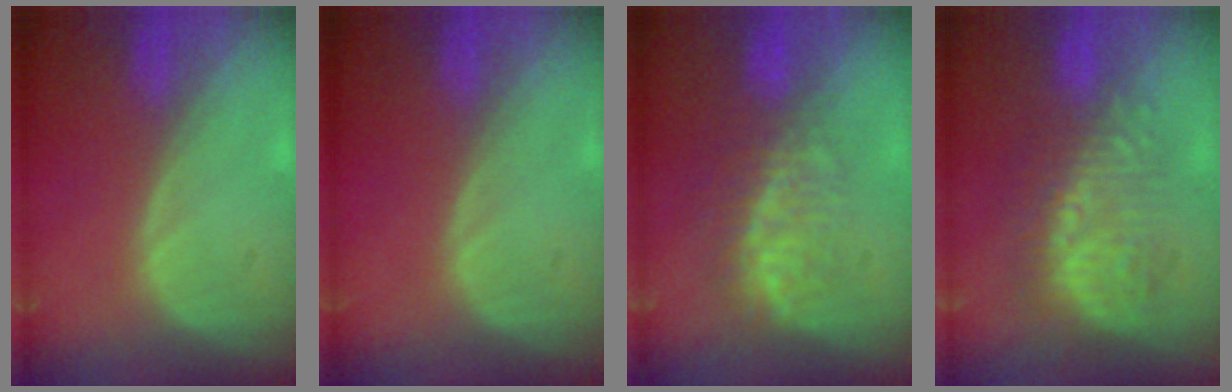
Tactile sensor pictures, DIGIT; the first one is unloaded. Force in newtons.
{"total": 0.0}
{"total": 7.5, "press": 7.0, "slide": 2.8}
{"total": 9.4, "press": 8.5, "slide": 4.0}